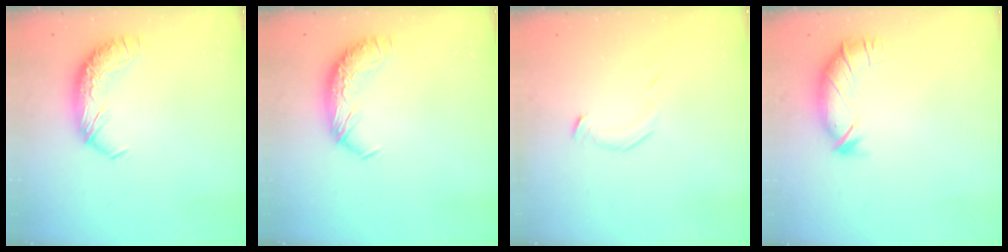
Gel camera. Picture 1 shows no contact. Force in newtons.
{"total": 0.0}
{"total": 6.0, "press": 6.0, "slide": 0.5}
{"total": 3.2, "press": 2.5, "slide": 1.9}